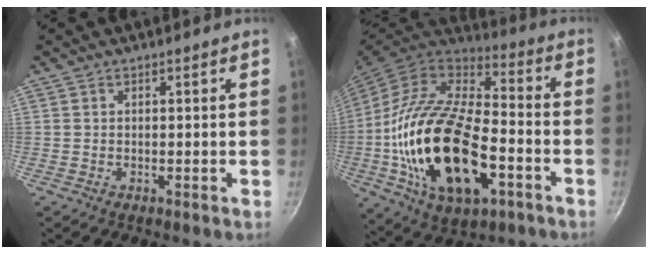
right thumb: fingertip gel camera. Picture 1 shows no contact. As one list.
[{"total": 28.5, "force": [-6.8, 14.9, 23.4], "torque": [-0.431, 0.017, -0.116]}]